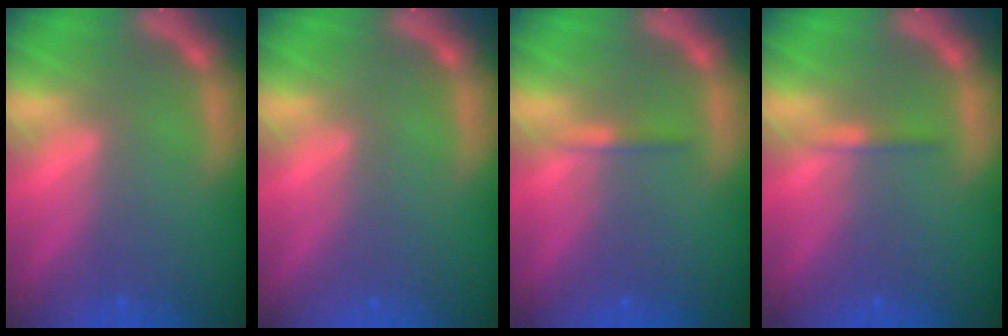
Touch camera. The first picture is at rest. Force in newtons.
{"total": 0.0}
{"total": 0.9}
{"total": 0.9}